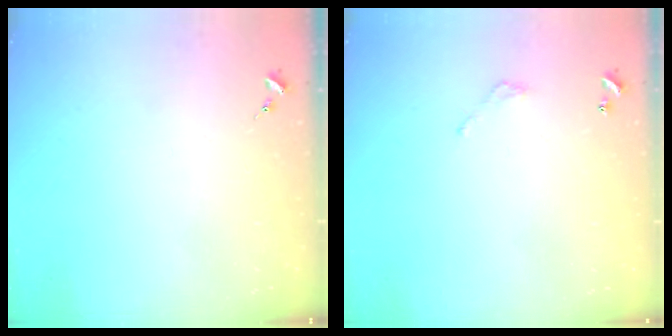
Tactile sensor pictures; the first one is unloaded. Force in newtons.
{"total": 3.1, "press": 3.0, "slide": 0.3}